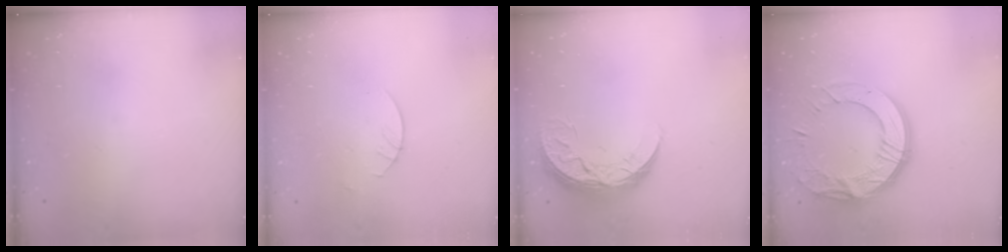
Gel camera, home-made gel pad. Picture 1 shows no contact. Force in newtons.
{"total": 2.7, "press": 2.7, "slide": 0.2}
{"total": 9.0, "press": 9.0, "slide": 0.3}
{"total": 18.4, "press": 18.3, "slide": 1.1}